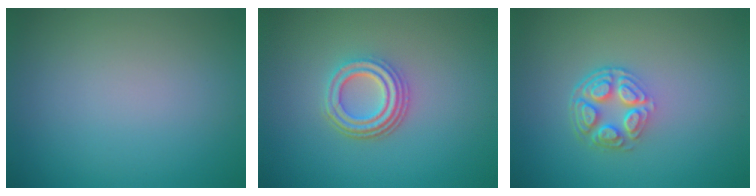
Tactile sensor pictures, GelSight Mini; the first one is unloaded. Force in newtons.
{"total": 3.9, "press": 3.1, "slide": 2.4}
{"total": 4.4, "press": 3.3, "slide": 2.9}